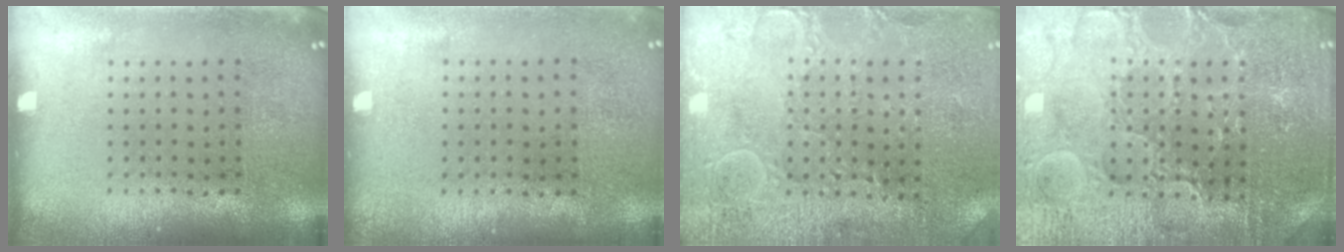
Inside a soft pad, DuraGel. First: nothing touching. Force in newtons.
{"total": 0.0}
{"total": 2.7, "press": 2.6, "slide": 0.7}
{"total": 4.2, "press": 4.1, "slide": 1.2}